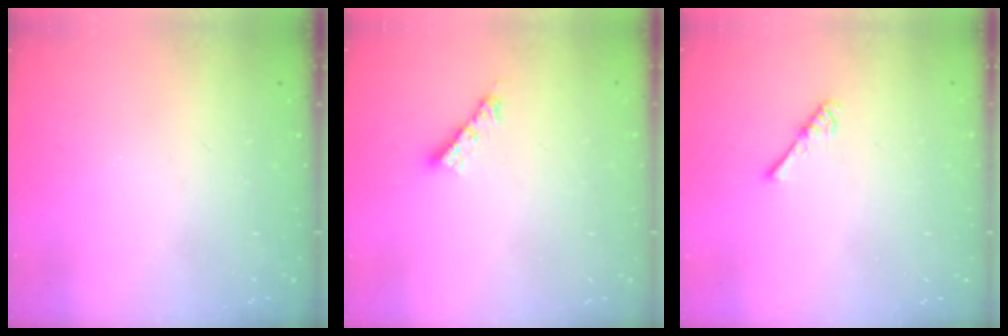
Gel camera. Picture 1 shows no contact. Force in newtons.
{"total": 3.3, "press": 3.3, "slide": 0.2}
{"total": 2.7, "press": 2.6, "slide": 0.4}